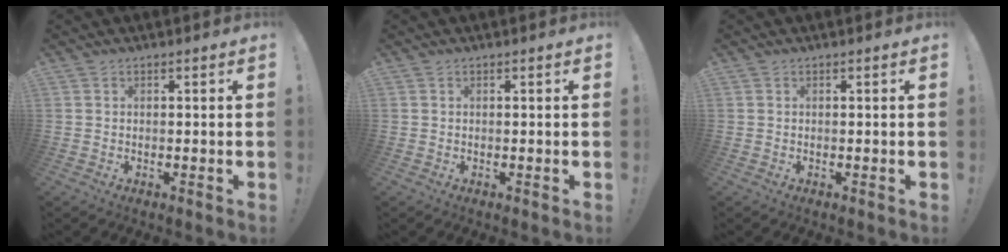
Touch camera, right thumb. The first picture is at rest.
{"total": 0.0}
{"total": 0.0}